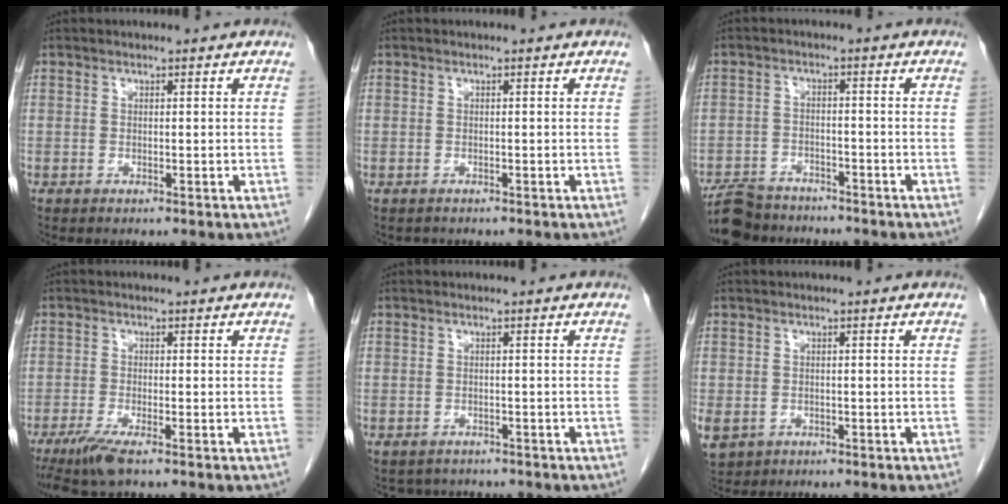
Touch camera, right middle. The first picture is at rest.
{"total": 0.8, "force": [-0.7, 0.4, 0.0], "torque": [-0.012, -0.001, -0.010]}
{"total": 8.0, "force": [-7.2, 3.0, 1.9], "torque": [-0.036, -0.006, -0.118]}
{"total": 4.5, "force": [-3.1, 0.4, 3.3], "torque": [-0.068, -0.015, -0.059]}
{"total": 3.3, "force": [-2.9, 1.5, 0.0], "torque": [0.000, 0.001, -0.040]}
{"total": 6.8, "force": [-2.8, 5.7, 2.6], "torque": [-0.079, -0.006, -0.037]}